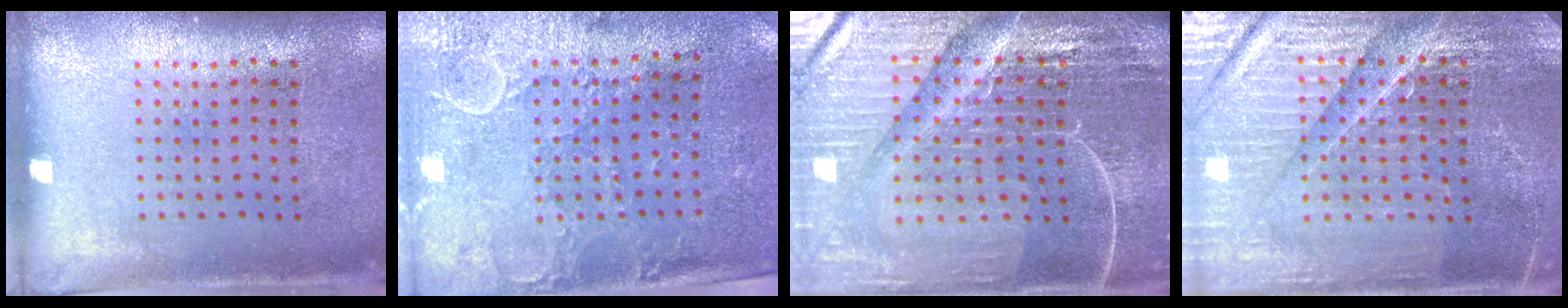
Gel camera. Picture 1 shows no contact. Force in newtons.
{"total": 3.0, "press": 2.4, "slide": 1.7}
{"total": 6.8, "press": 6.0, "slide": 3.2}
{"total": 5.3, "press": 4.9, "slide": 2.0}